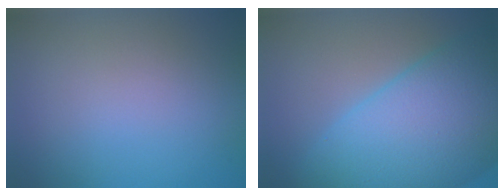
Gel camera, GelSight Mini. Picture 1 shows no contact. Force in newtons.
{"total": 12.2, "press": 12.2, "slide": 0.5}